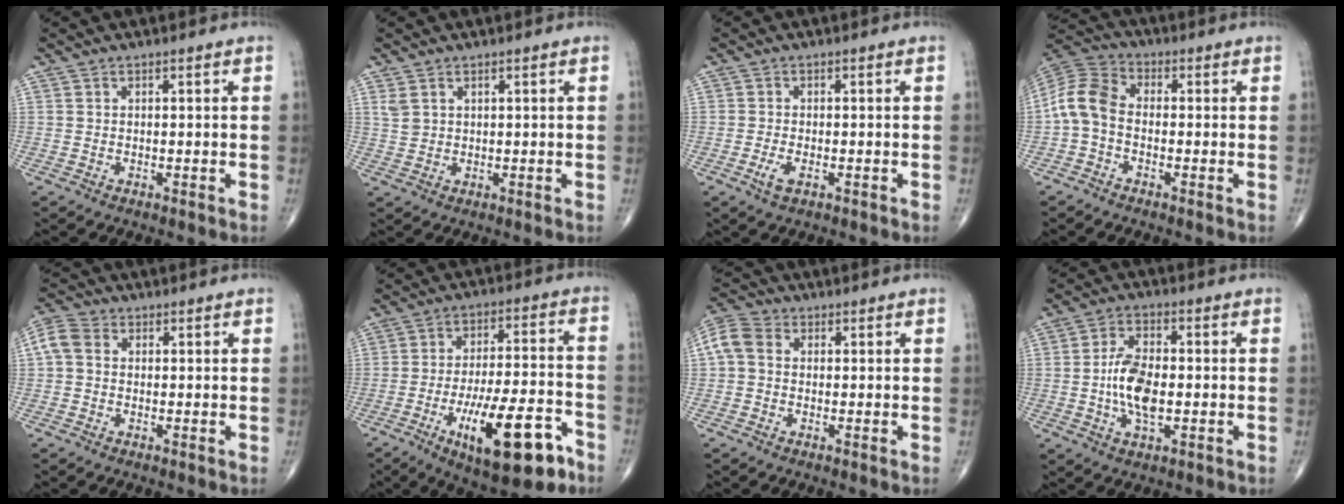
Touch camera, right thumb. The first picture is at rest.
{"total": 2.2, "force": [1.3, 1.4, 1.1], "torque": [-0.019, -0.003, 0.033]}
{"total": 2.5, "force": [-1.0, 1.2, 2.0], "torque": [-0.042, 0.002, -0.018]}
{"total": 8.2, "force": [-1.4, 5.4, 6.0], "torque": [-0.118, 0.026, -0.045]}
{"total": 5.3, "force": [0.6, 4.1, 3.3], "torque": [-0.078, 0.021, 0.005]}
{"total": 19.0, "force": [-9.1, 6.3, 15.4], "torque": [-0.244, 0.044, -0.134]}
{"total": 6.6, "force": [0.7, 5.1, 4.2], "torque": [-0.095, 0.025, 0.006]}
{"total": 9.2, "force": [-1.0, 4.5, 8.0], "torque": [-0.153, 0.005, -0.022]}